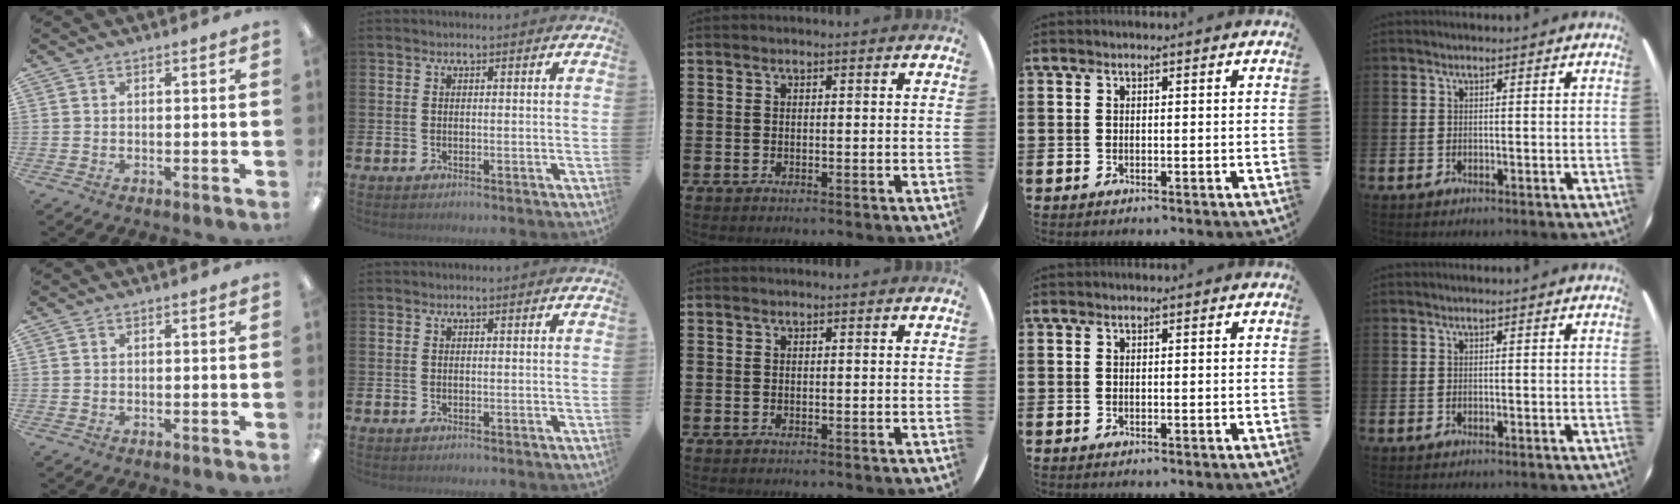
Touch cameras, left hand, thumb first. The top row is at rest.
{}